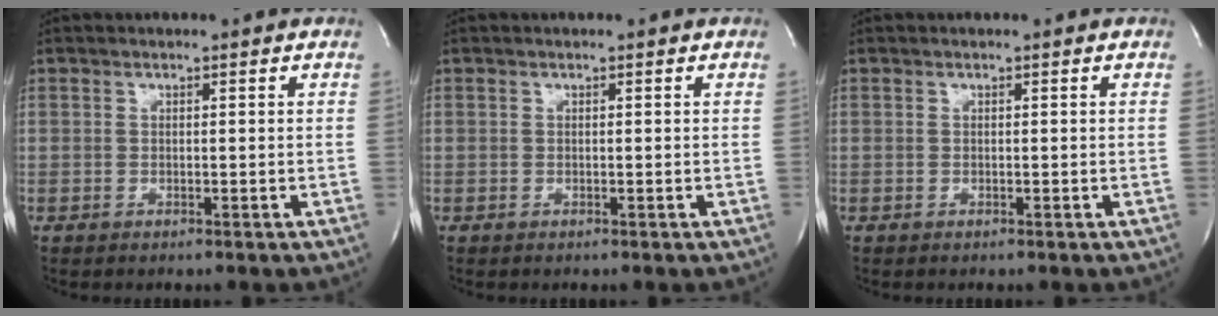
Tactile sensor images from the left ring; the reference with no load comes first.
{"total": 0.0}
{"total": 0.0}